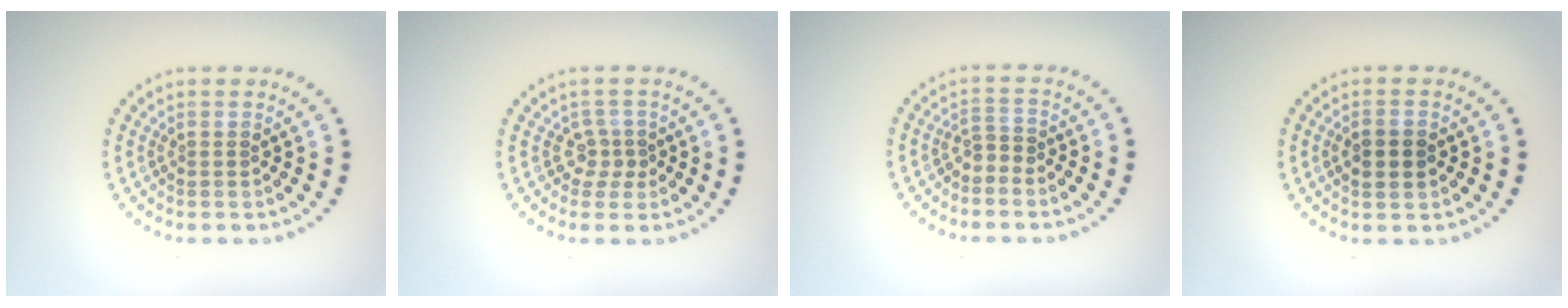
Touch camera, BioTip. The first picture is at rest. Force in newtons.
{"total": 1.7, "press": 1.2, "slide": 1.3}
{"total": 1.3, "press": 0.9, "slide": 0.9}
{"total": 2.4, "press": 2.4, "slide": 0.1}